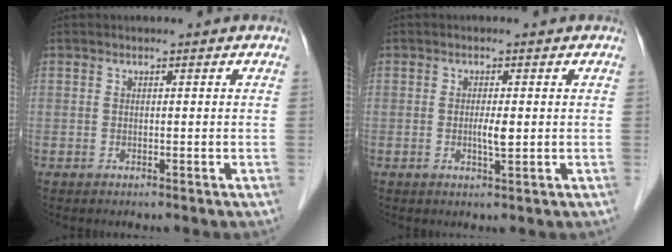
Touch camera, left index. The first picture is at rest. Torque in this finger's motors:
{"motor_torque": [0.40, 0.26, 0.08, 0.05]}